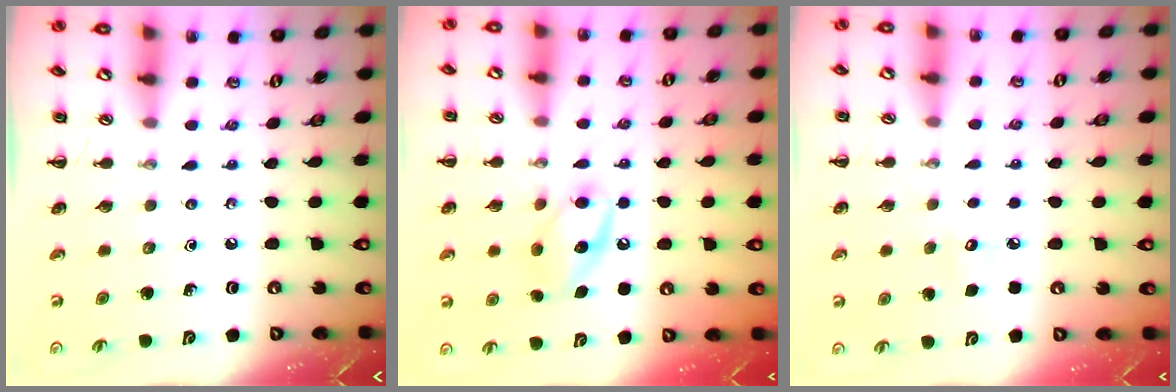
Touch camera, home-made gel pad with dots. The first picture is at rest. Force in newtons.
{"total": 11.9, "press": 11.8, "slide": 1.0}
{"total": 3.8, "press": 3.6, "slide": 1.0}